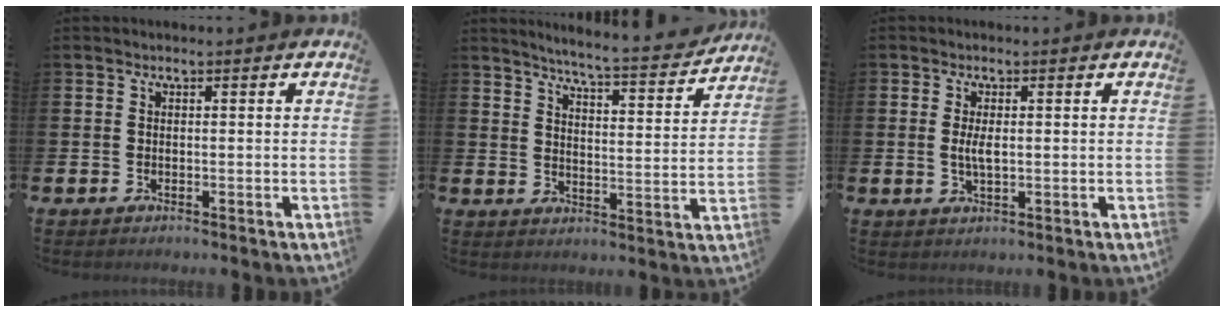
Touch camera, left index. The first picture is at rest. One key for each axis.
{"total": 5.7, "fx": 5.5, "fy": -0.3, "fz": 1.5, "tx": -0.044, "ty": -0.048, "tz": 0.089}
{"total": 2.6, "fx": 0.2, "fy": 0.9, "fz": 2.4, "tx": -0.042, "ty": 0.001, "tz": 0.002}